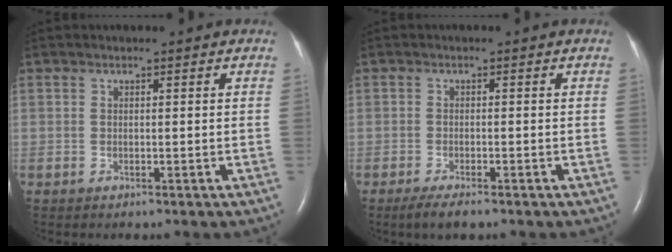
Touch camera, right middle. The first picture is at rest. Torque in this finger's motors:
{"motor_torque": [0.40, -0.24, 0.01, 0.01]}